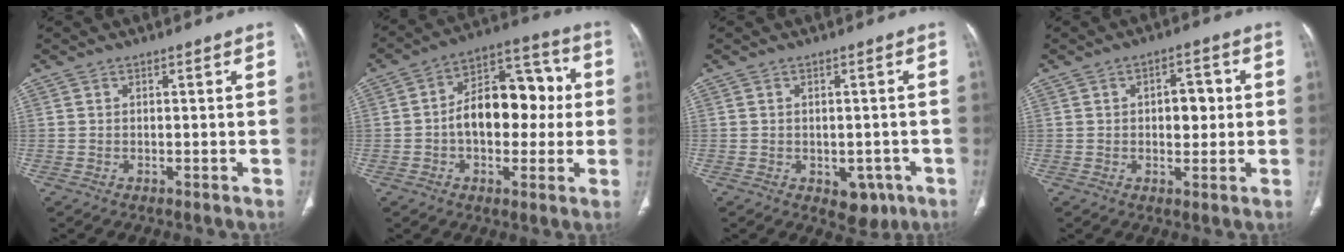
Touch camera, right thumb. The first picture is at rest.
{"total": 15.7, "force": [0.0, 9.8, 12.2], "torque": [-0.146, 0.041, -0.007]}
{"total": 5.0, "force": [-2.0, 3.4, 3.0], "torque": [-0.014, 0.008, -0.015]}
{"total": 8.3, "force": [0.7, 4.9, 6.7], "torque": [-0.061, 0.014, 0.011]}